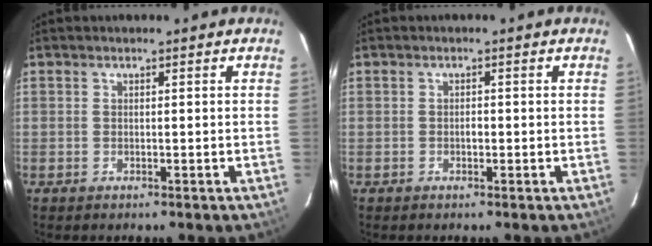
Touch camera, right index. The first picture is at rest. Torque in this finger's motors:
{"motor_torque": [0.11, 0.03, 0.19, 0.03]}